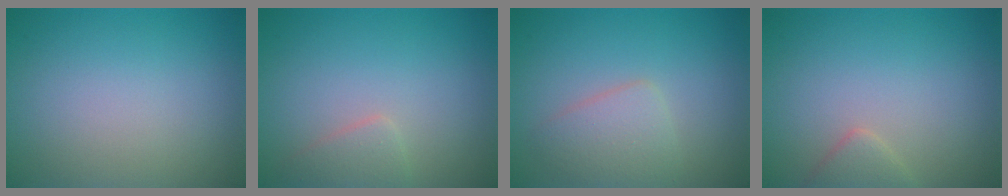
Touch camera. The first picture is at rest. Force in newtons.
{"total": 1.6, "press": 1.6, "slide": 0.0}
{"total": 2.7, "press": 2.7, "slide": 0.1}
{"total": 1.6, "press": 1.6, "slide": 0.1}